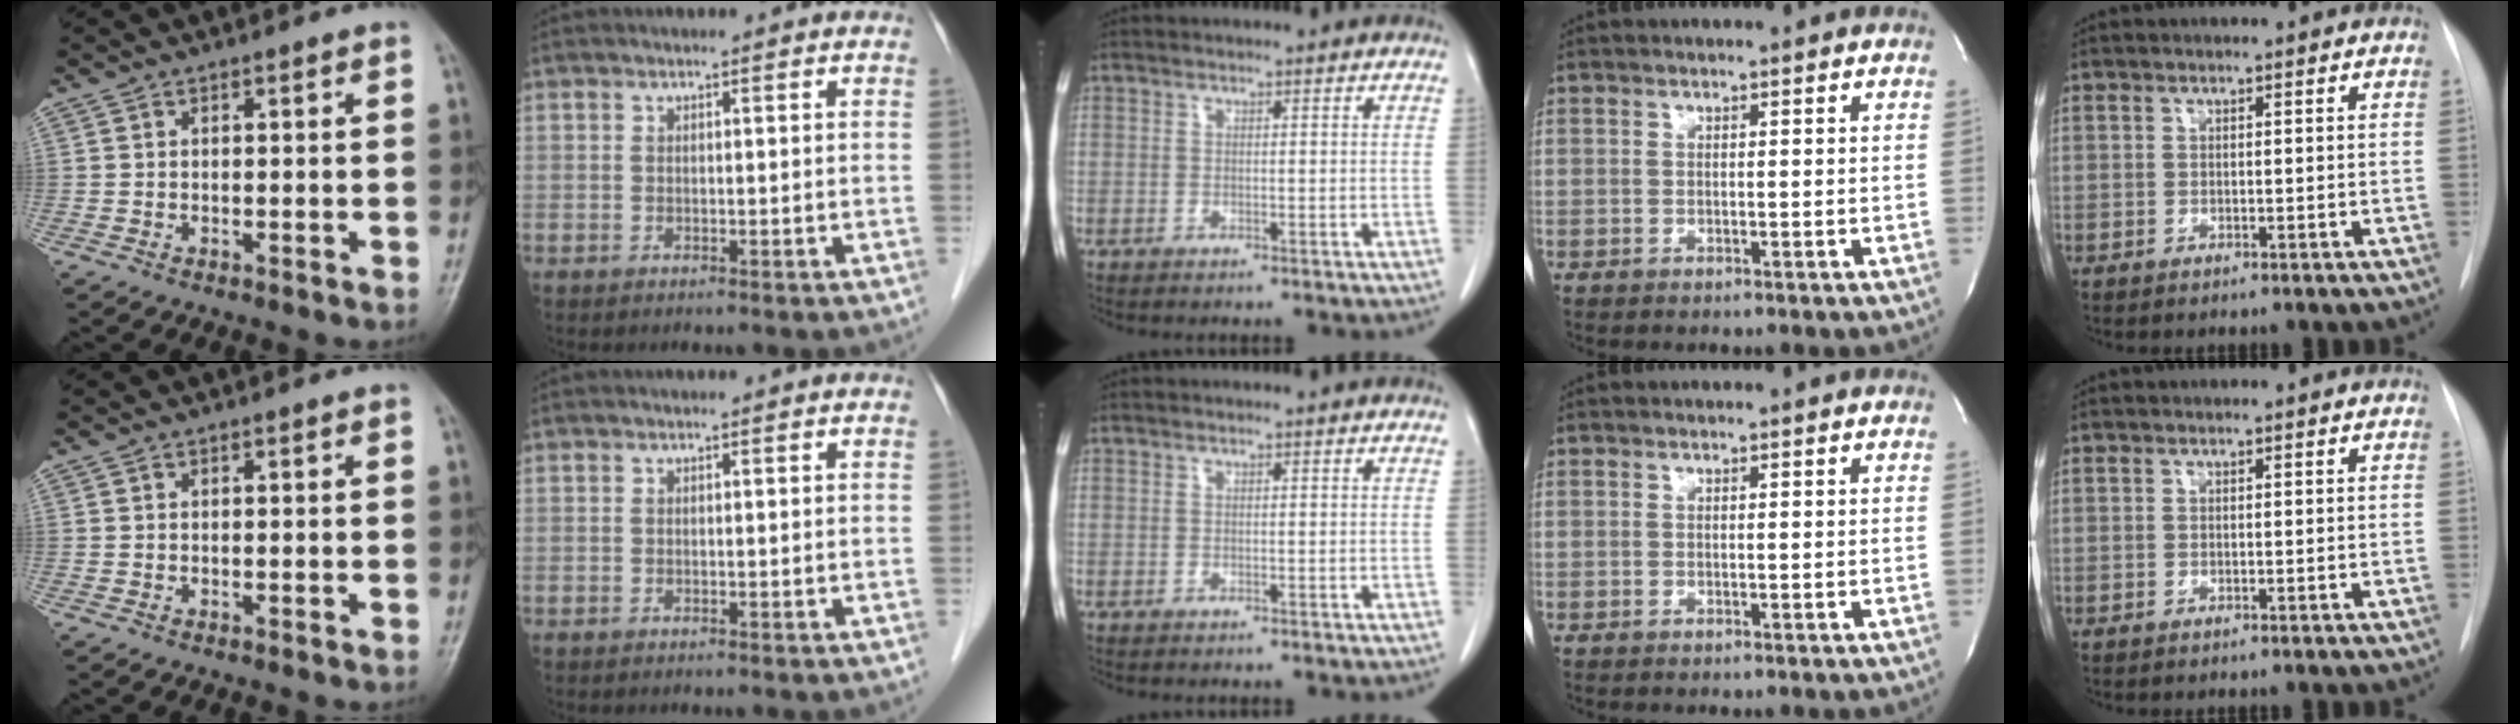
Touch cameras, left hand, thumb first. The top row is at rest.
{}